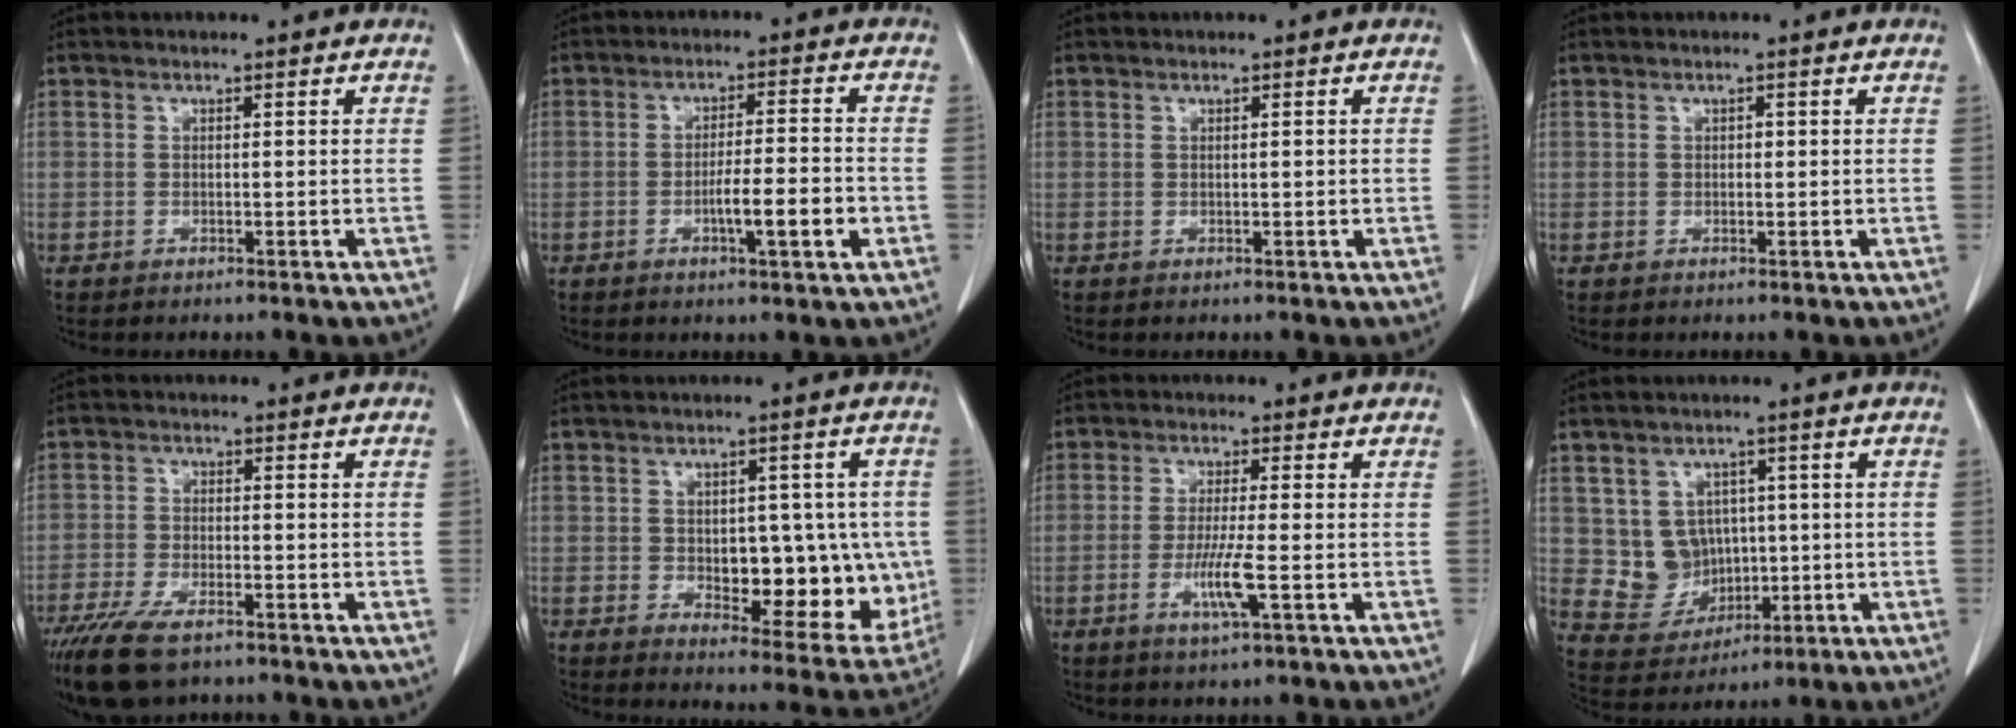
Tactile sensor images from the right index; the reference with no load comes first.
{"total": 6.8, "force": [-2.3, 0.6, 6.4], "torque": [-0.101, -0.001, -0.036]}
{"total": 0.6, "force": [0.0, 0.2, 0.6], "torque": [-0.009, 0.000, 0.000]}
{"total": 0.8, "force": [0.0, 0.5, 0.7], "torque": [-0.007, 0.001, -0.002]}
{"total": 9.1, "force": [-6.6, 2.8, 5.5], "torque": [-0.104, -0.019, -0.120]}
{"total": 14.5, "force": [-1.4, 6.9, 12.6], "torque": [-0.157, 0.007, 0.003]}
{"total": 5.5, "force": [-1.9, -0.2, 5.2], "torque": [-0.101, -0.013, -0.036]}
{"total": 7.2, "force": [0.8, 6.6, 2.5], "torque": [-0.047, 0.017, 0.032]}